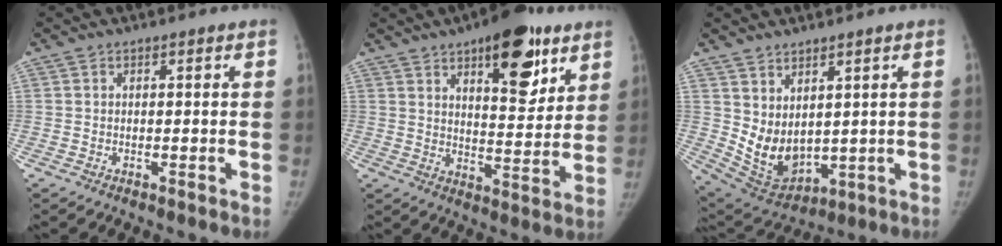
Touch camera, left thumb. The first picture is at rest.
{"total": 16.9, "force": [9.4, 7.0, 12.1], "torque": [-0.121, -0.045, 0.136]}
{"total": 10.0, "force": [2.8, 5.9, 7.6], "torque": [-0.113, -0.026, 0.080]}